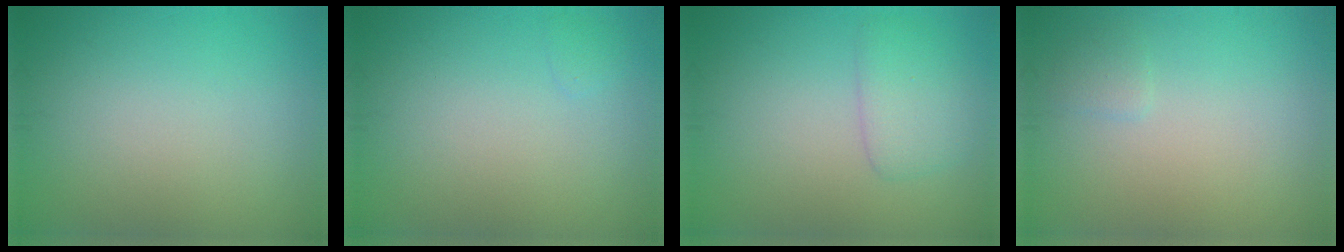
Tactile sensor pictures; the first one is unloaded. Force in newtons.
{"total": 0.6, "press": 0.6, "slide": 0.0}
{"total": 2.6, "press": 2.6, "slide": 0.1}
{"total": 0.8, "press": 0.8, "slide": 0.1}